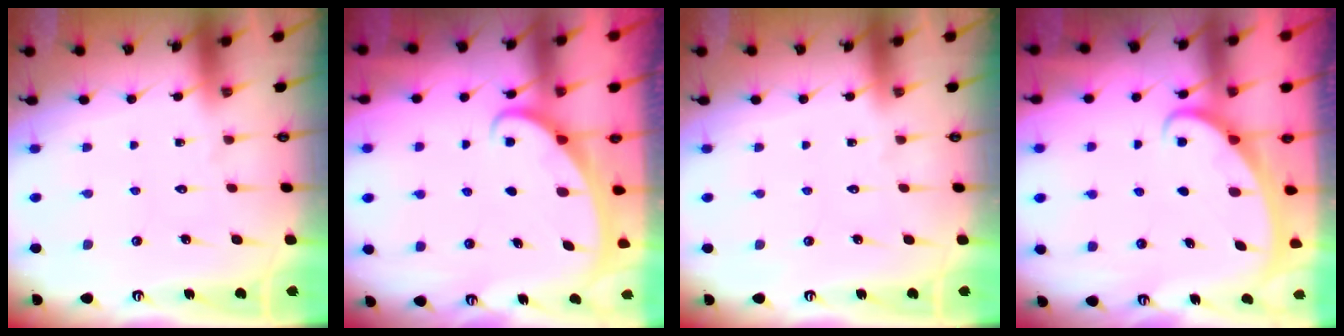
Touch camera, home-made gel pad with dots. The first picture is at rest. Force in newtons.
{"total": 2.2, "press": 2.2, "slide": 0.3}
{"total": 0.0}
{"total": 2.2, "press": 2.2, "slide": 0.4}